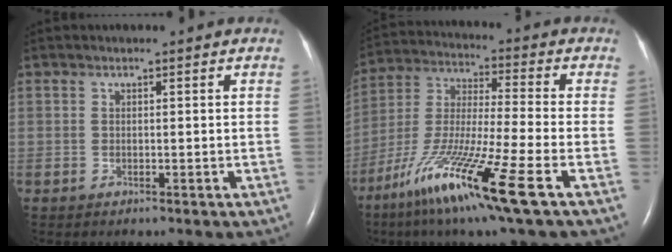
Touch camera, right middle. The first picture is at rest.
{"total": 18.3, "force": [-9.4, 0.3, 15.7], "torque": [-0.325, -0.048, -0.176]}